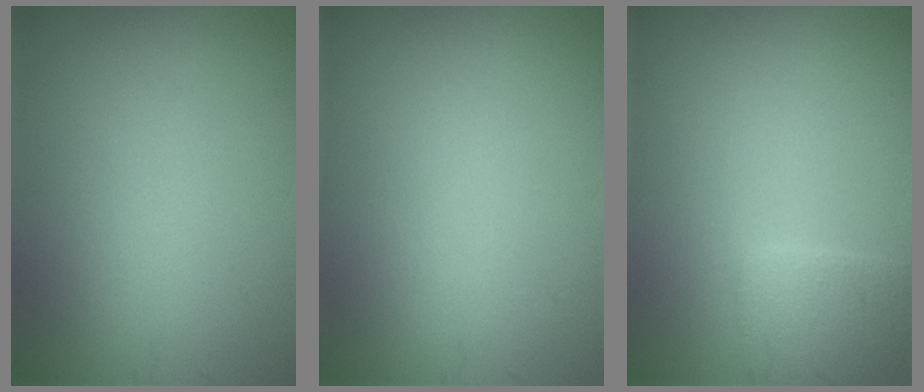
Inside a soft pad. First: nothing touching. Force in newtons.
{"total": 0.0}
{"total": 2.4, "press": 2.3, "slide": 0.2}